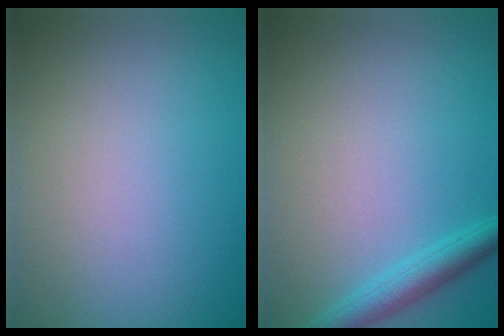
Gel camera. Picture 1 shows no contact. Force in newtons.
{"total": 2.7, "press": 2.7, "slide": 0.2}